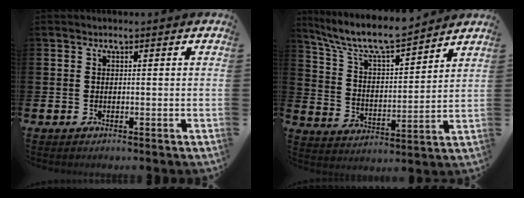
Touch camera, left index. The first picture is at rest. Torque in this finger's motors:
{"motor_torque": [0.97, -1.17, 0.36, 0.21]}